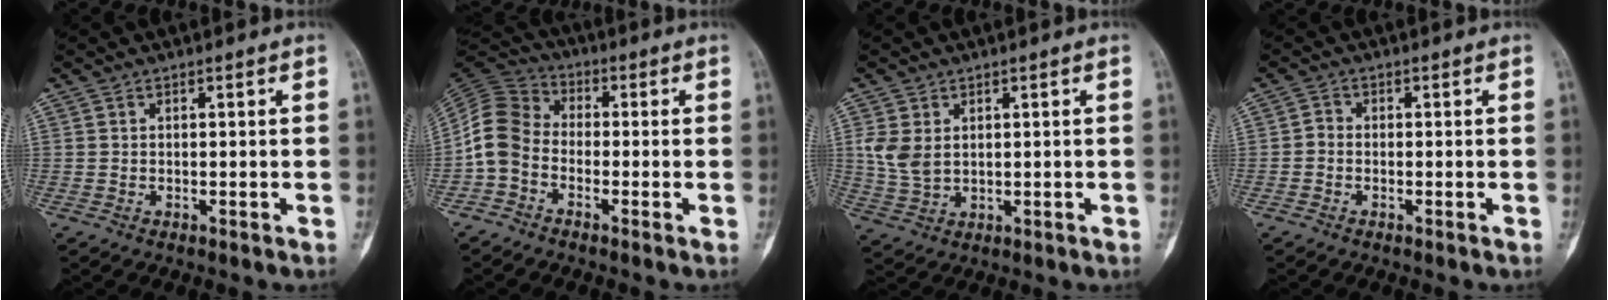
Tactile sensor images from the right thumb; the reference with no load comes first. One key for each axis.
{"total": 8.1, "fx": -2.5, "fy": 6.1, "fz": 4.6, "tx": -0.085, "ty": 0.033, "tz": -0.071}
{"total": 5.5, "fx": 1.3, "fy": 3.8, "fz": 3.8, "tx": -0.076, "ty": -0.003, "tz": 0.035}
{"total": 1.4, "fx": -0.6, "fy": 1.0, "fz": 0.8, "tx": -0.012, "ty": 0.003, "tz": -0.017}